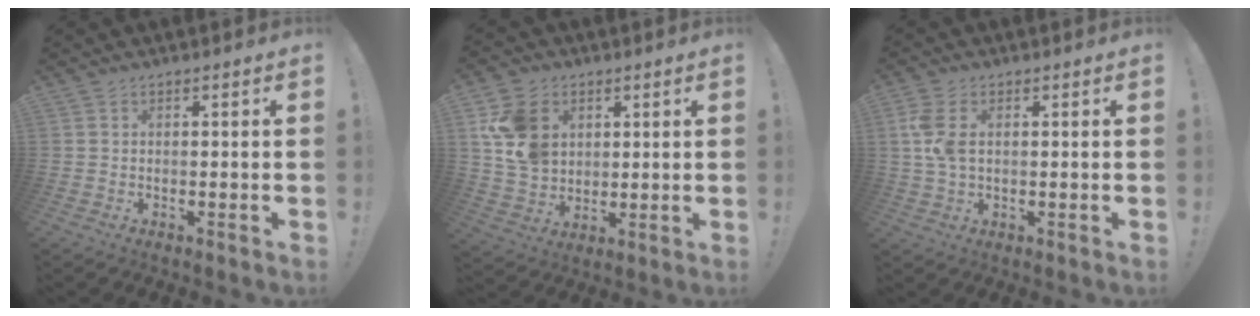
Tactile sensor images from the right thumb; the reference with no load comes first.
{"total": 14.2, "force": [4.6, 11.4, 7.1], "torque": [-0.124, -0.018, 0.092]}
{"total": 6.8, "force": [1.2, 4.2, 5.3], "torque": [-0.118, -0.001, 0.019]}